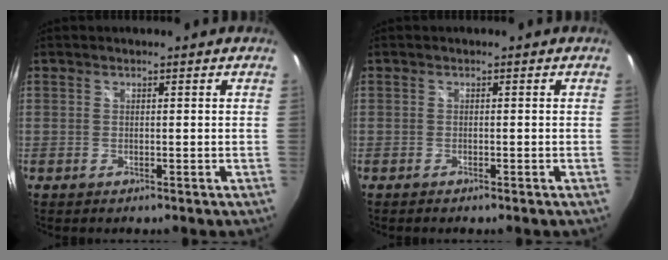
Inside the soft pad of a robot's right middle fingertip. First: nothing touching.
{"total": 0.6, "force": [-0.6, 0.0, 0.3], "torque": [-0.004, -0.002, -0.011]}